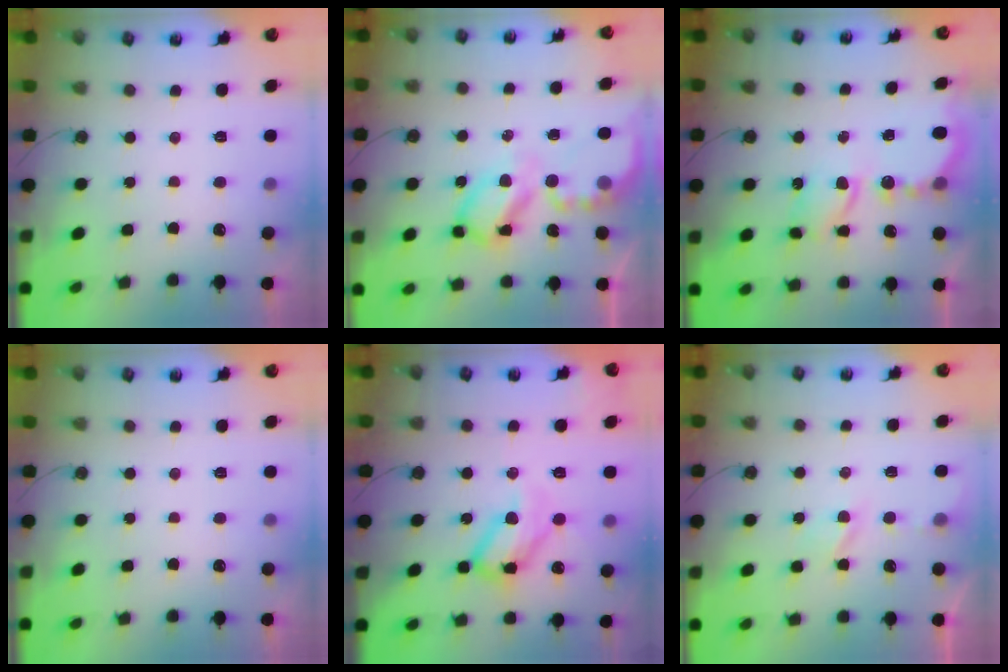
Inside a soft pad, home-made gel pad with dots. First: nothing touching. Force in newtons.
{"total": 13.2, "press": 13.1, "slide": 1.2}
{"total": 6.5, "press": 6.5, "slide": 0.6}
{"total": 0.0}
{"total": 16.9, "press": 16.9, "slide": 0.6}
{"total": 2.7, "press": 2.6, "slide": 0.4}